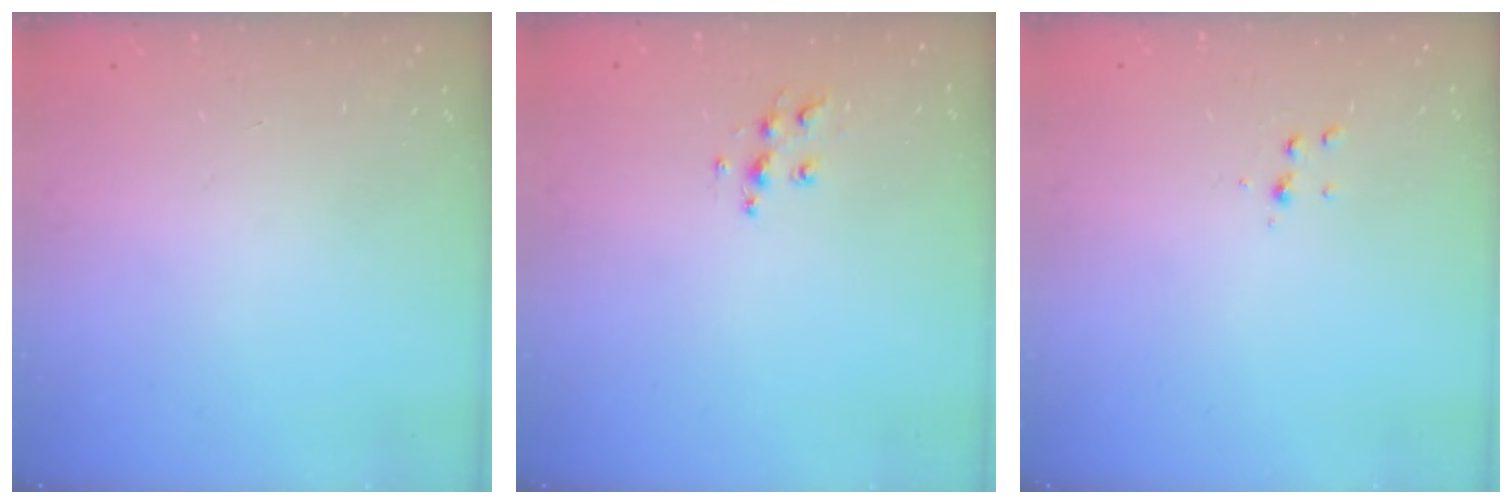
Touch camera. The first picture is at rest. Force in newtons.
{"total": 6.6, "press": 6.5, "slide": 0.3}
{"total": 4.4, "press": 4.3, "slide": 0.4}